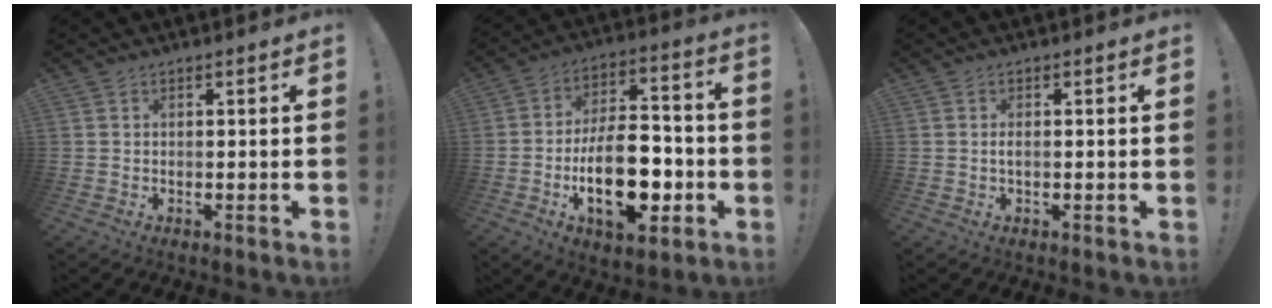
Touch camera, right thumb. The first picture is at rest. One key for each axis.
{"total": 22.1, "fx": -6.3, "fy": 11.5, "fz": 17.8, "tx": -0.310, "ty": 0.034, "tz": -0.094}
{"total": 1.3, "fx": -0.3, "fy": 0.3, "fz": 1.2, "tx": -0.019, "ty": 0.001, "tz": -0.006}